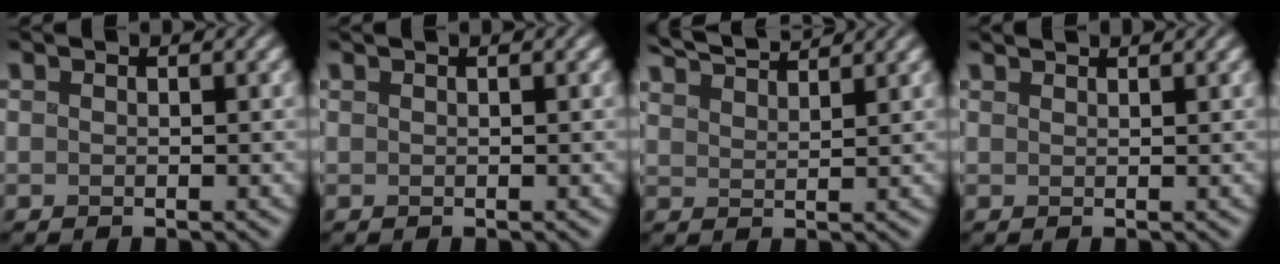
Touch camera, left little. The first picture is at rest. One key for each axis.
{"total": 0.9, "fx": 0.6, "fy": 0.4, "fz": 0.6, "tx": 0.000, "ty": 0.003, "tz": -0.003}
{"total": 4.9, "fx": 4.5, "fy": 0.6, "fz": 1.7, "tx": -0.030, "ty": 0.019, "tz": 0.070}
{"total": 2.2, "fx": 1.9, "fy": 0.6, "fz": 0.9, "tx": 0.006, "ty": 0.009, "tz": 0.008}